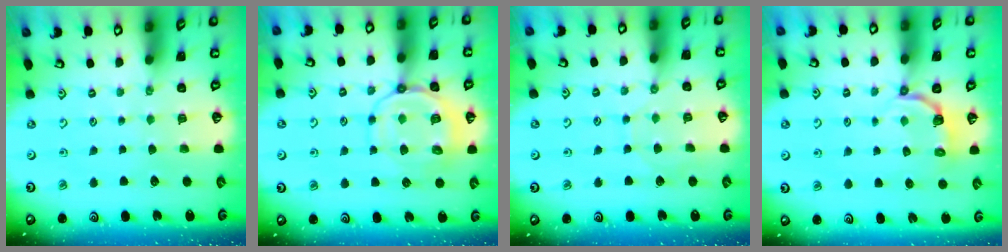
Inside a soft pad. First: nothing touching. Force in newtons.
{"total": 11.3, "press": 11.2, "slide": 1.2}
{"total": 3.7, "press": 3.6, "slide": 0.4}
{"total": 3.7, "press": 2.0, "slide": 3.1}